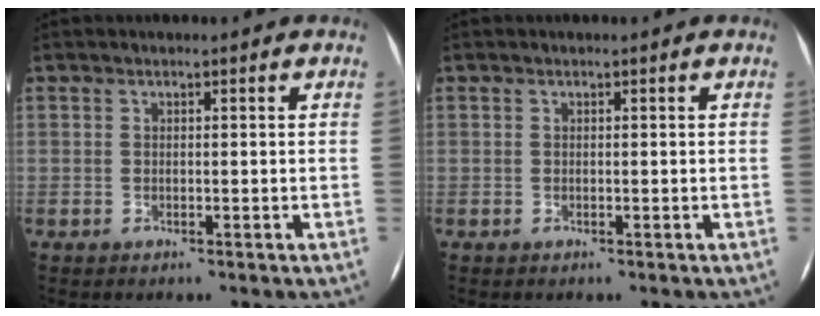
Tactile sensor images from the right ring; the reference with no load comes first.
{"total": 0.0}